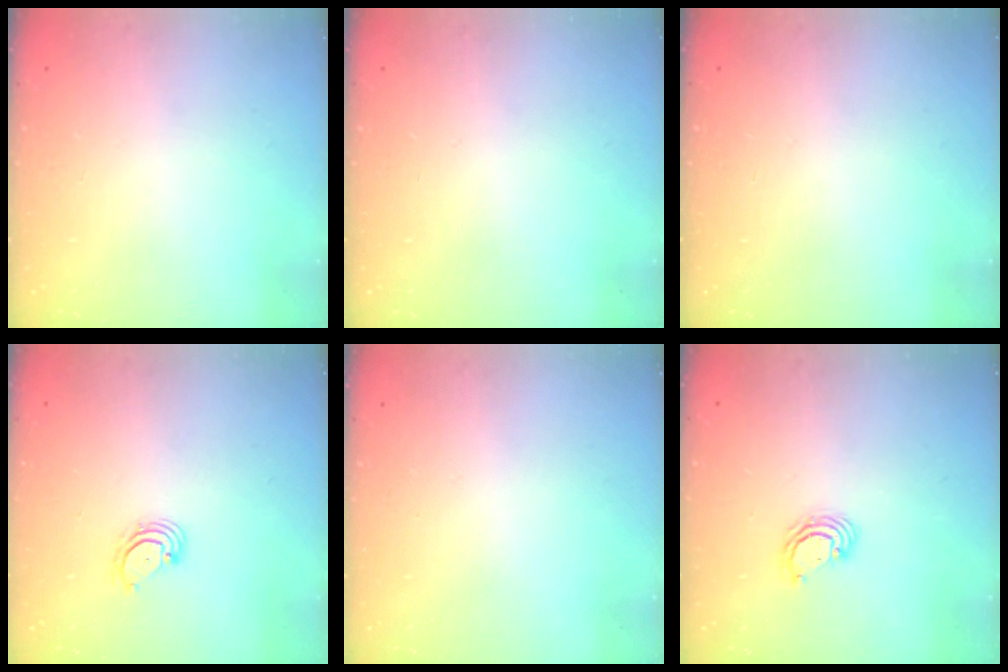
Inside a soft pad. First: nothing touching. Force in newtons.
{"total": 0.0}
{"total": 0.0}
{"total": 2.9, "press": 2.9, "slide": 0.4}
{"total": 0.0}
{"total": 3.9, "press": 3.8, "slide": 0.2}